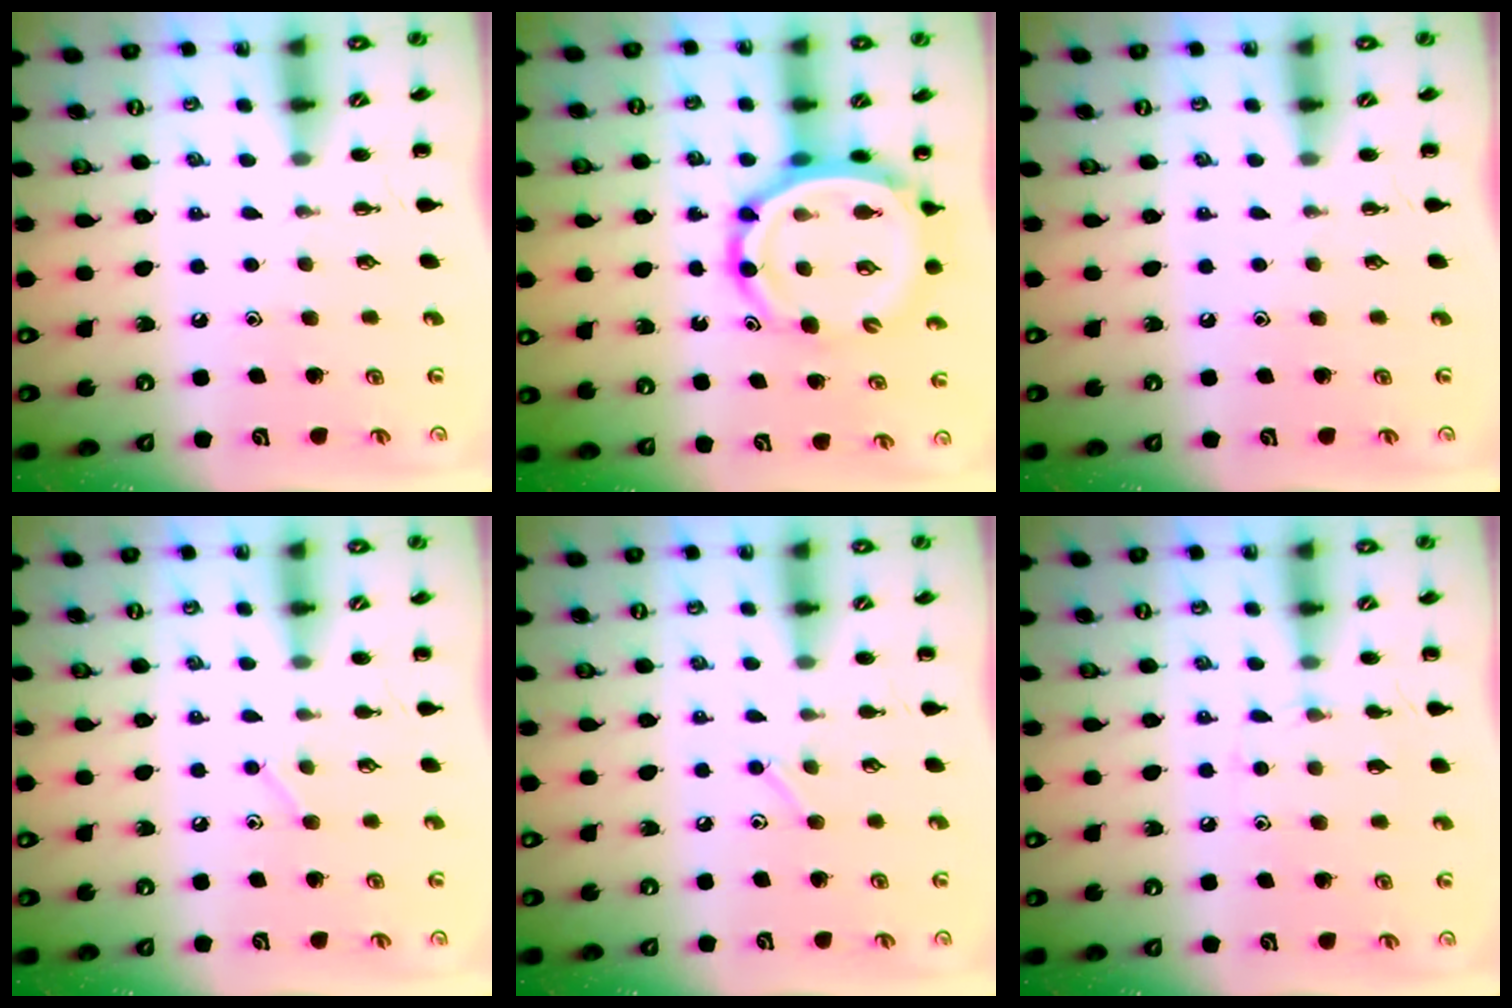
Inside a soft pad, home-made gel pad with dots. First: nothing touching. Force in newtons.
{"total": 12.2, "press": 11.6, "slide": 3.7}
{"total": 0.0}
{"total": 5.2, "press": 5.0, "slide": 1.4}
{"total": 4.9, "press": 4.8, "slide": 1.1}
{"total": 7.0, "press": 6.7, "slide": 1.8}